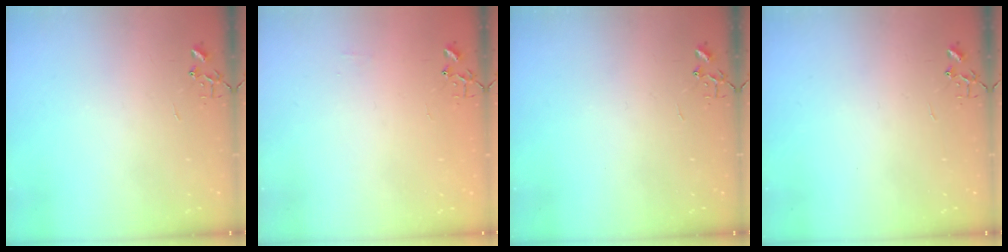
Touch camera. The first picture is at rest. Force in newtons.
{"total": 3.9, "press": 3.8, "slide": 0.6}
{"total": 0.0}
{"total": 0.0}